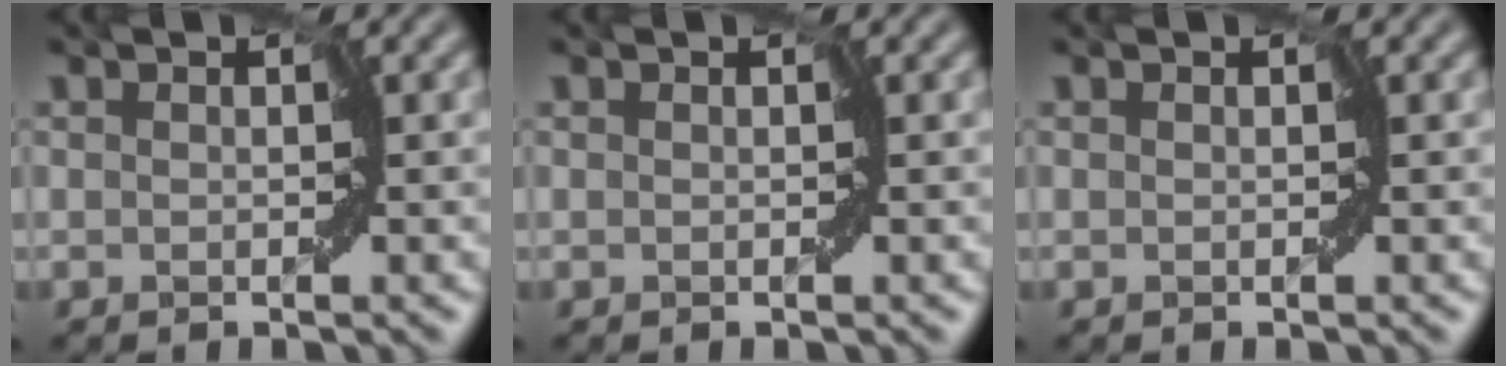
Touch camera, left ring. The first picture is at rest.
{"total": 0.0}
{"total": 0.0}